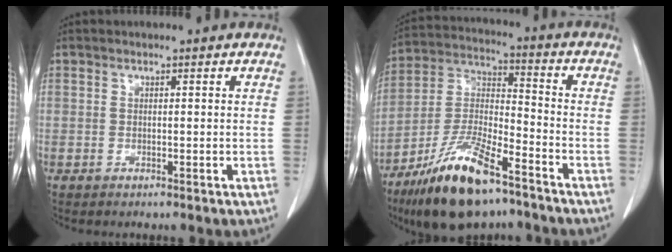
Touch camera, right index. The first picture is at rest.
{"total": 16.1, "force": [-10.7, 4.1, 11.2], "torque": [-0.230, -0.009, -0.193]}